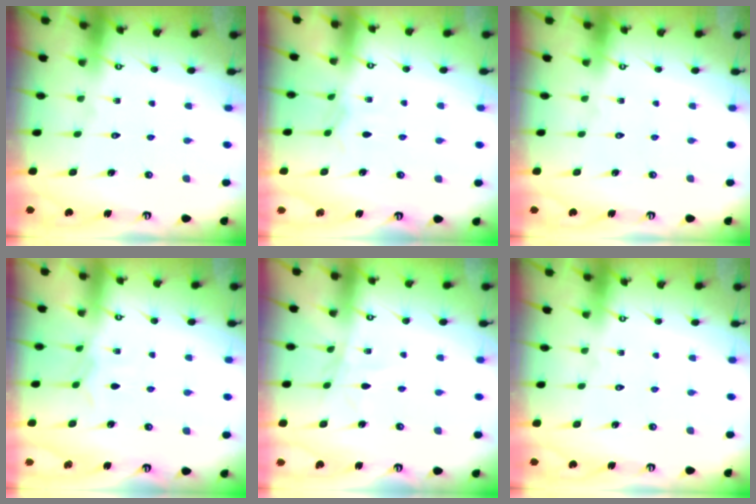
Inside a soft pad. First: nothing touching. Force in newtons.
{"total": 3.6, "press": 3.5, "slide": 0.5}
{"total": 0.0}
{"total": 4.6, "press": 4.5, "slide": 0.7}
{"total": 3.2, "press": 3.2, "slide": 0.2}
{"total": 0.0}